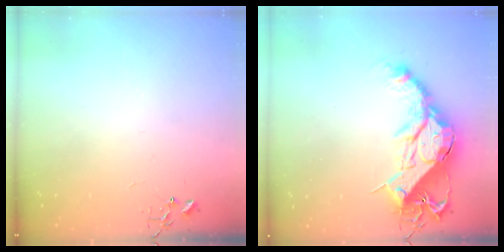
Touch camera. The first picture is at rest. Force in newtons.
{"total": 19.8, "press": 19.8, "slide": 1.2}